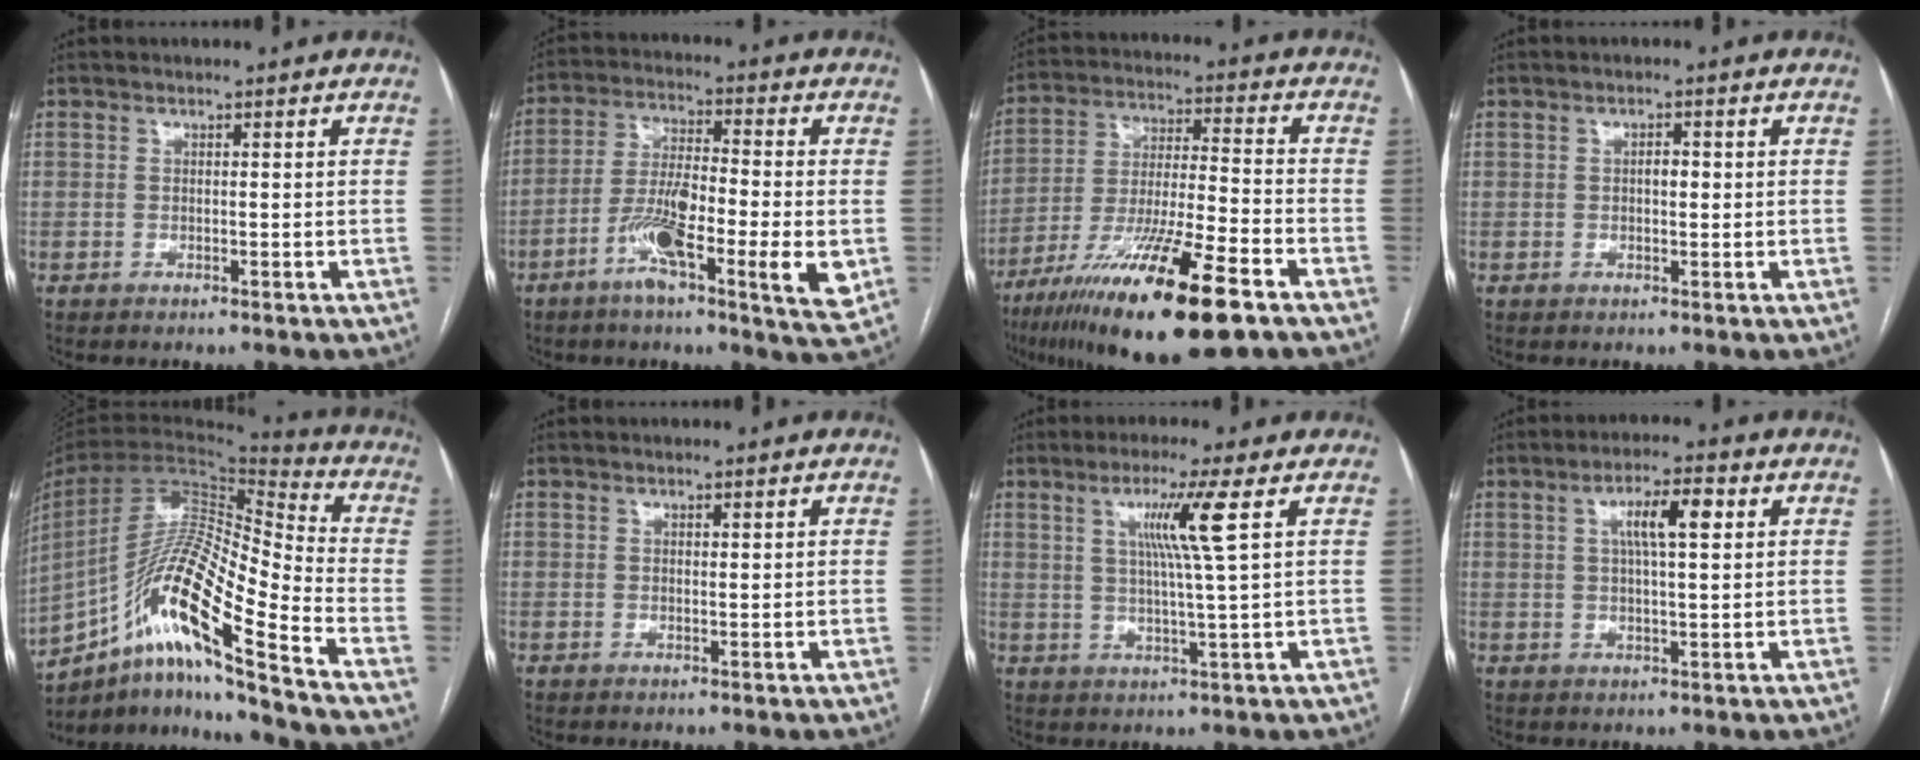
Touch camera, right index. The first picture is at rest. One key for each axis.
{"total": 19.4, "fx": -6.0, "fy": 2.9, "fz": 18.2, "tx": -0.289, "ty": -0.011, "tz": -0.099}
{"total": 21.1, "fx": -12.6, "fy": 2.0, "fz": 16.8, "tx": -0.289, "ty": -0.044, "tz": -0.219}
{"total": 1.6, "fx": 0.1, "fy": 0.7, "fz": 1.4, "tx": -0.021, "ty": 0.003, "tz": 0.000}
{"total": 18.9, "fx": -11.3, "fy": 0.3, "fz": 15.1, "tx": -0.307, "ty": -0.003, "tz": -0.209}
{"total": 0.6, "fx": 0.3, "fy": 0.2, "fz": 0.5, "tx": -0.008, "ty": -0.002, "tz": 0.004}
{"total": 7.2, "fx": 2.5, "fy": -1.6, "fz": 6.5, "tx": -0.121, "ty": -0.004, "tz": 0.049}
{"total": 6.4, "fx": 2.0, "fy": 1.2, "fz": 5.9, "tx": -0.106, "ty": 0.012, "tz": 0.034}